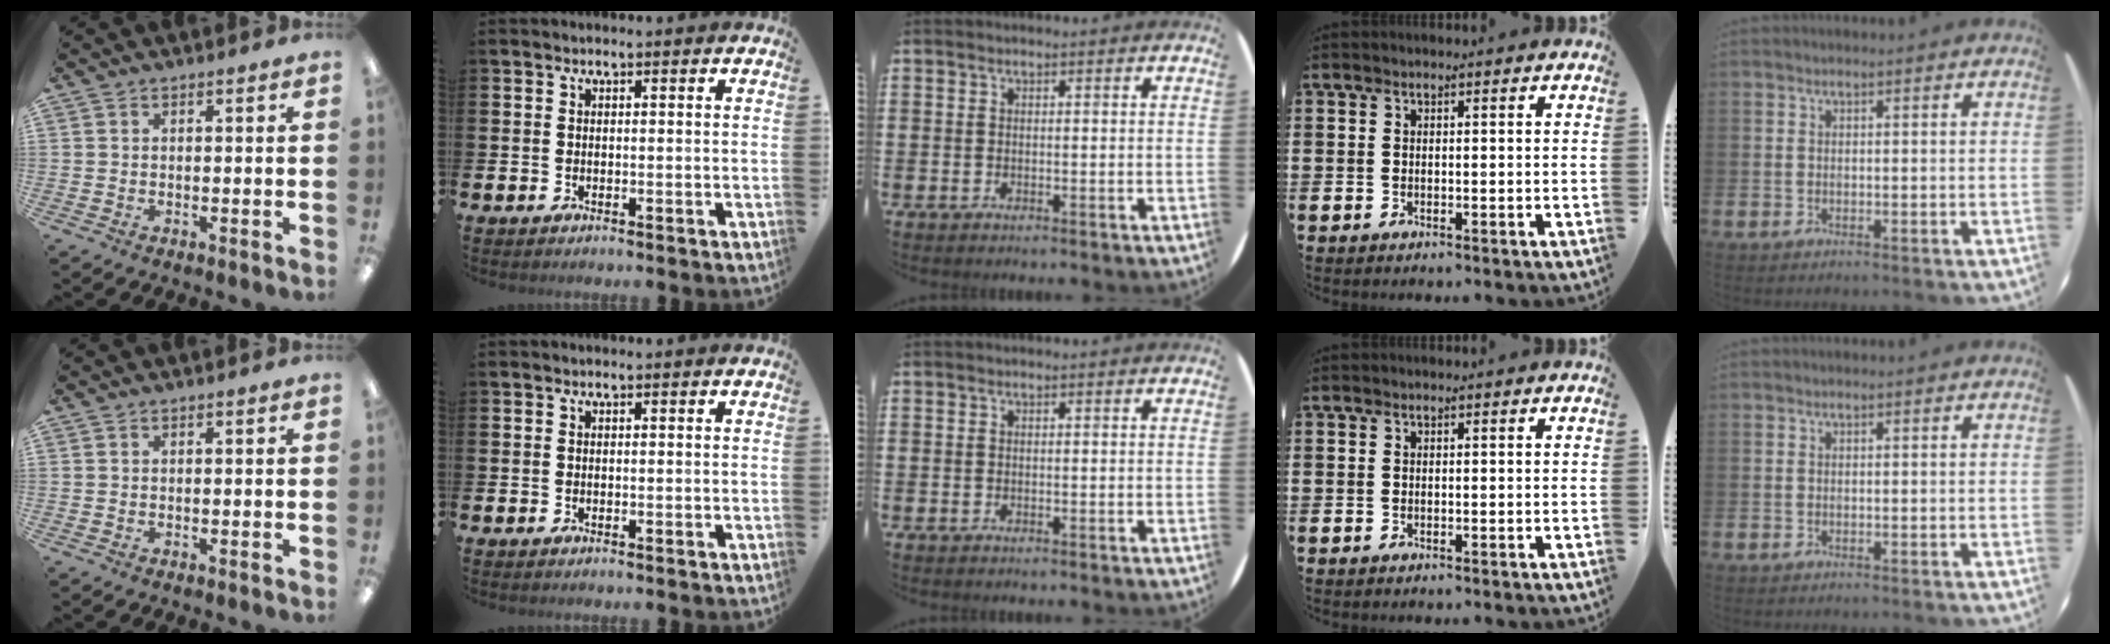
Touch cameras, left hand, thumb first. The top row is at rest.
{}